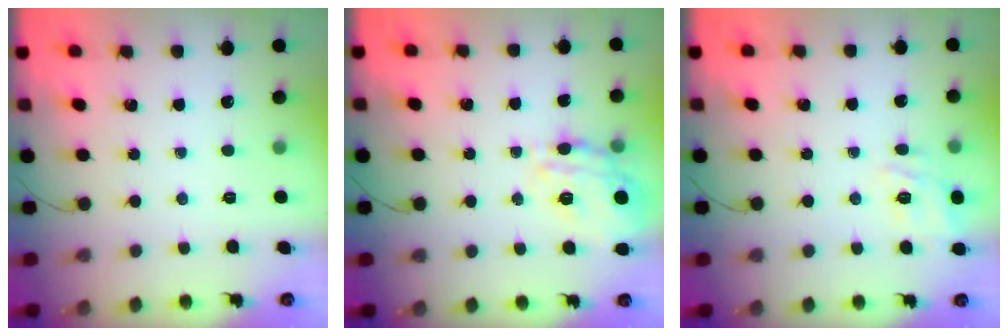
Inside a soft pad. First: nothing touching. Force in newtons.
{"total": 15.4, "press": 15.3, "slide": 1.6}
{"total": 4.5, "press": 4.4, "slide": 1.1}